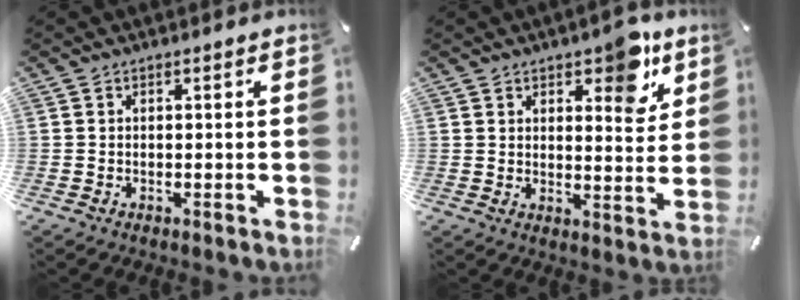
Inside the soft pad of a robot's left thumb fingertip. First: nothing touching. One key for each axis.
{"total": 8.8, "fx": 5.9, "fy": 4.3, "fz": 4.8, "tx": -0.039, "ty": -0.037, "tz": 0.095}